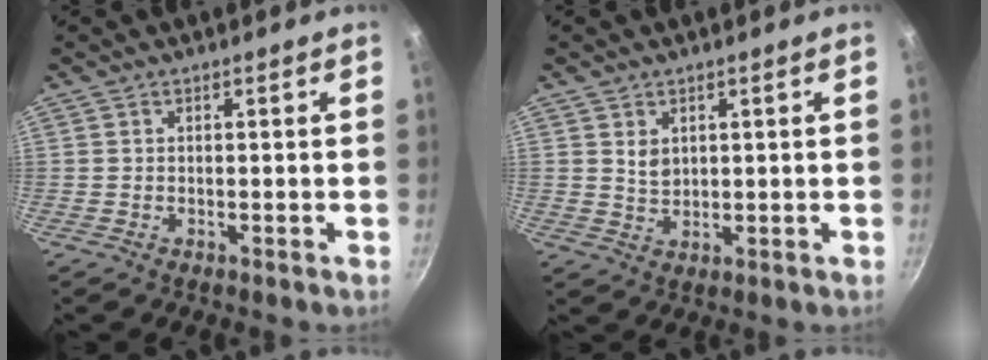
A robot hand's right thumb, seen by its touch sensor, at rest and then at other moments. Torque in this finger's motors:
{"motor_torque": [-0.06, -0.13, -0.04, 0.35, 0.04]}